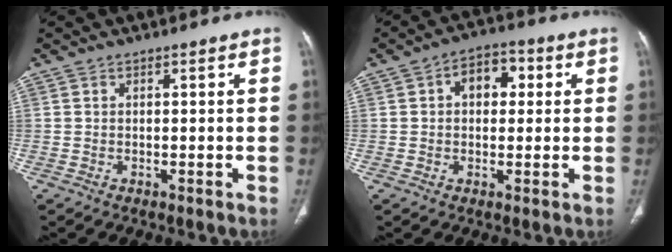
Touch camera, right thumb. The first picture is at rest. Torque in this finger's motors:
{"motor_torque": [0.38, 1.76, 0.84, -0.47, 0.03]}